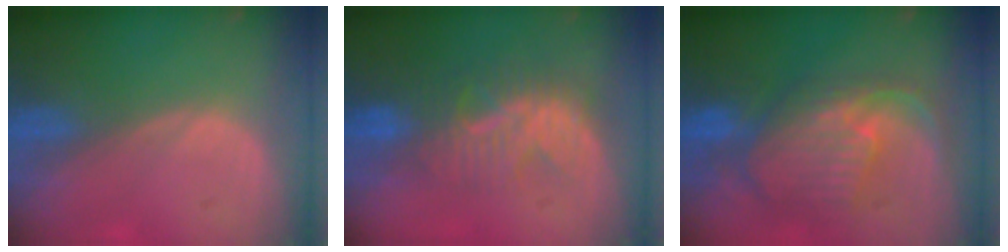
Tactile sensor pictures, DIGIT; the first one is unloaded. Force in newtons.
{"total": 8.3, "press": 8.0, "slide": 2.2}
{"total": 10.9, "press": 9.6, "slide": 5.3}